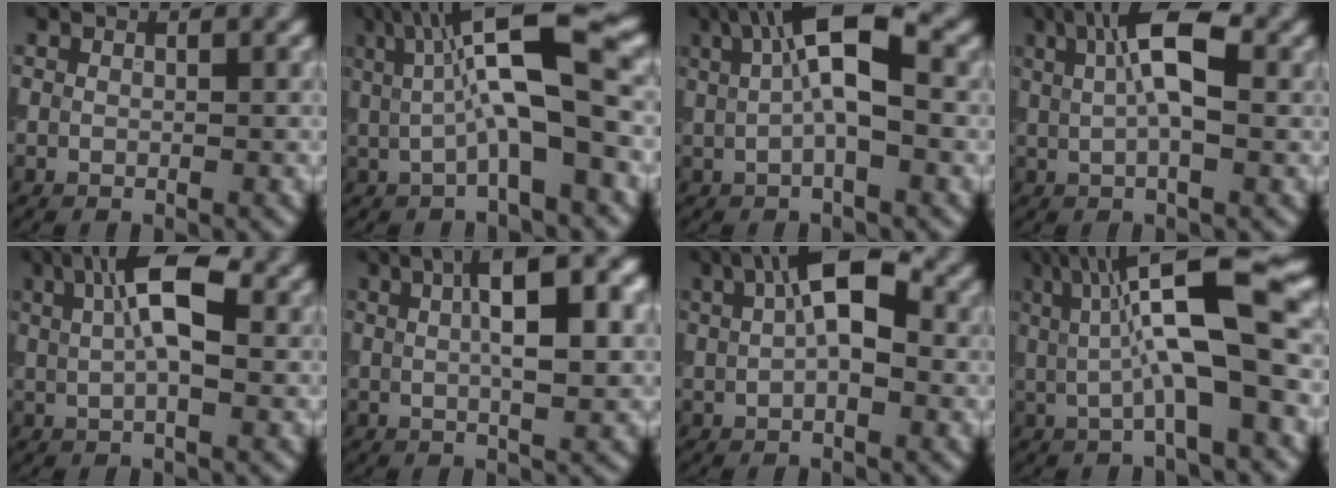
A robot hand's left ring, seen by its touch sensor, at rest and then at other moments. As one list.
[{"total": 8.8, "force": [1.6, 2.1, 8.4], "torque": [-0.134, 0.008, 0.021]}, {"total": 6.6, "force": [1.6, 1.9, 6.1], "torque": [-0.099, 0.014, 0.019]}, {"total": 5.6, "force": [1.6, 1.7, 5.1], "torque": [-0.085, 0.007, 0.020]}, {"total": 6.0, "force": [1.9, 2.0, 5.4], "torque": [-0.090, 0.007, 0.025]}, {"total": 8.2, "force": [2.2, 2.3, 7.6], "torque": [-0.104, 0.016, 0.030]}, {"total": 6.8, "force": [1.9, 2.9, 5.8], "torque": [-0.091, 0.016, 0.022]}, {"total": 10.0, "force": [1.9, 2.3, 9.5], "torque": [-0.149, 0.008, 0.030]}]